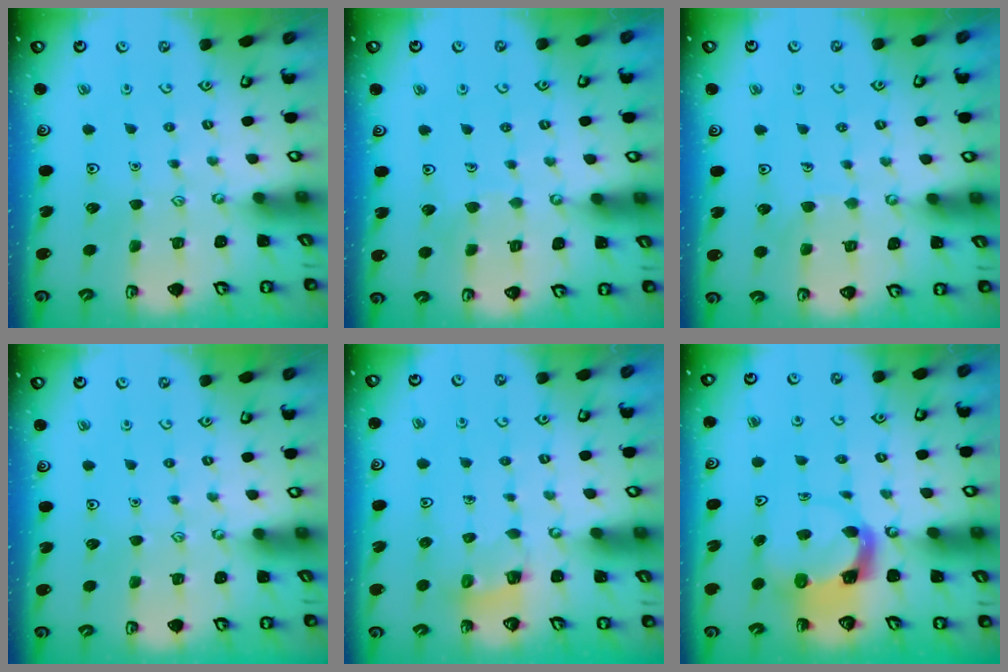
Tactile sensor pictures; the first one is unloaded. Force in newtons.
{"total": 3.1, "press": 3.0, "slide": 0.3}
{"total": 4.9, "press": 4.9, "slide": 0.4}
{"total": 0.0}
{"total": 2.6, "press": 2.6, "slide": 0.3}
{"total": 3.9, "press": 3.9, "slide": 0.6}